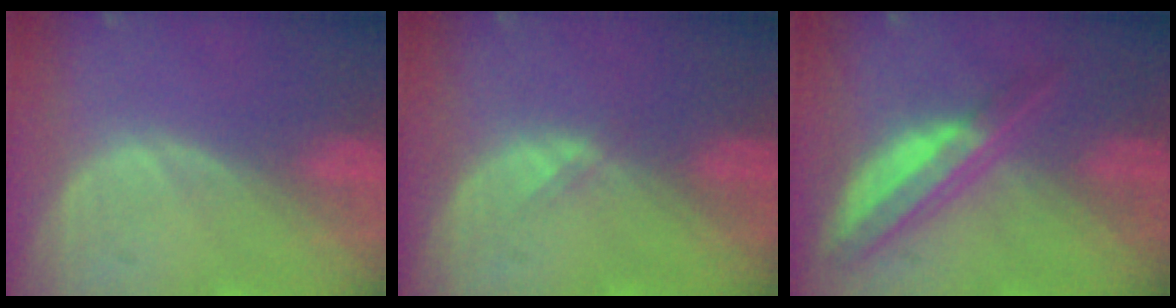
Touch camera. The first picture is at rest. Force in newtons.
{"total": 1.1, "press": 0.8, "slide": 0.7}
{"total": 6.7, "press": 5.6, "slide": 3.7}